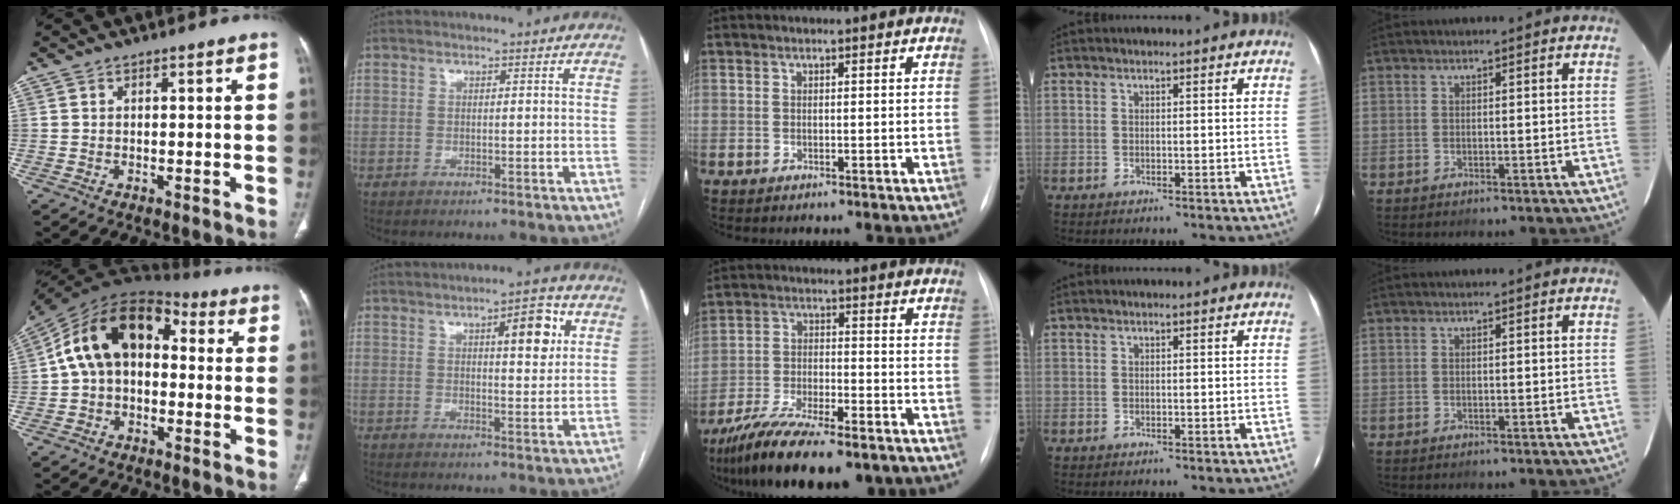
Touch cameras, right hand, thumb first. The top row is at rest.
{"thumb": {"total": 15.7, "force": [1.2, 10.6, 11.5], "torque": [-0.181, 0.050, 0.006]}, "index": {"total": 7.2, "force": [2.6, 1.9, 6.4], "torque": [-0.089, 0.007, 0.033]}, "middle": {"total": 15.5, "force": [-11.7, 4.2, 9.2], "torque": [-0.167, -0.020, -0.195]}}